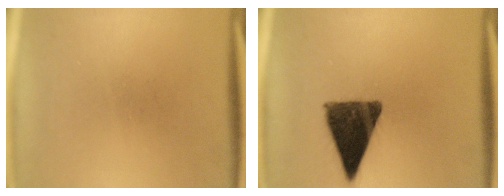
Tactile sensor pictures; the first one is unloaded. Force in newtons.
{"total": 12.6}